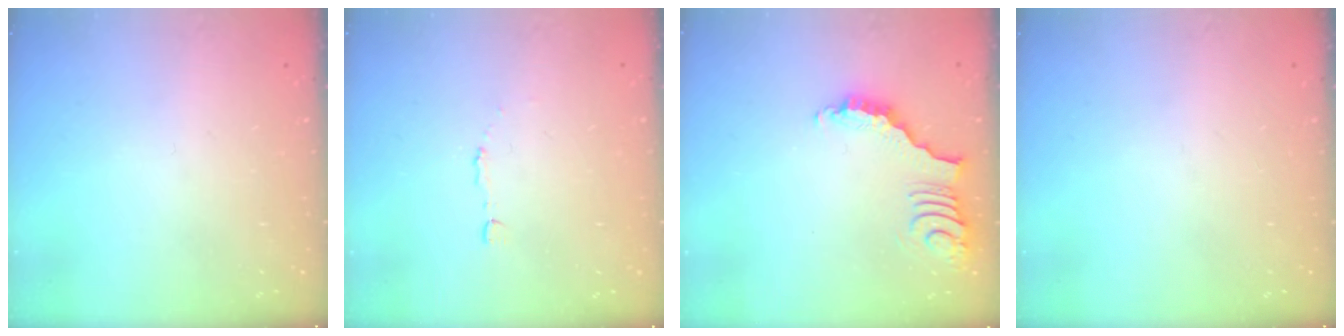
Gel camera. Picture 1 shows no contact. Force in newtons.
{"total": 2.2, "press": 2.2, "slide": 0.1}
{"total": 3.9, "press": 3.8, "slide": 0.7}
{"total": 0.0}